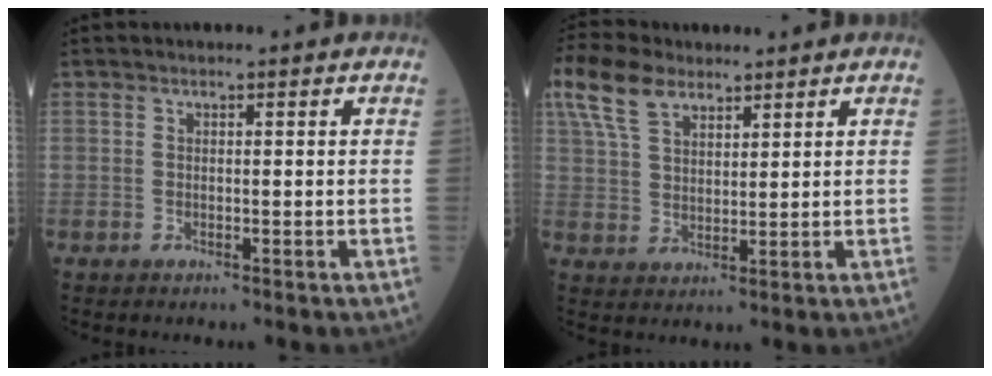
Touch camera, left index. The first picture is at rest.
{"total": 10.0, "force": [6.9, 4.6, 5.6], "torque": [-0.133, 0.028, 0.139]}